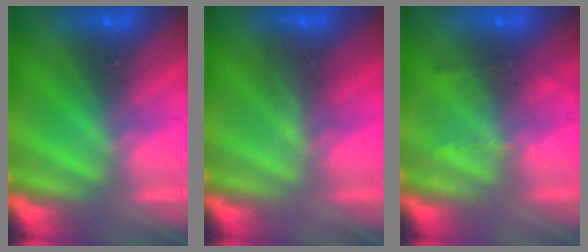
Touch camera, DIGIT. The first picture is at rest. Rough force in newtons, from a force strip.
{"total": 3.2}
{"total": 2.3}